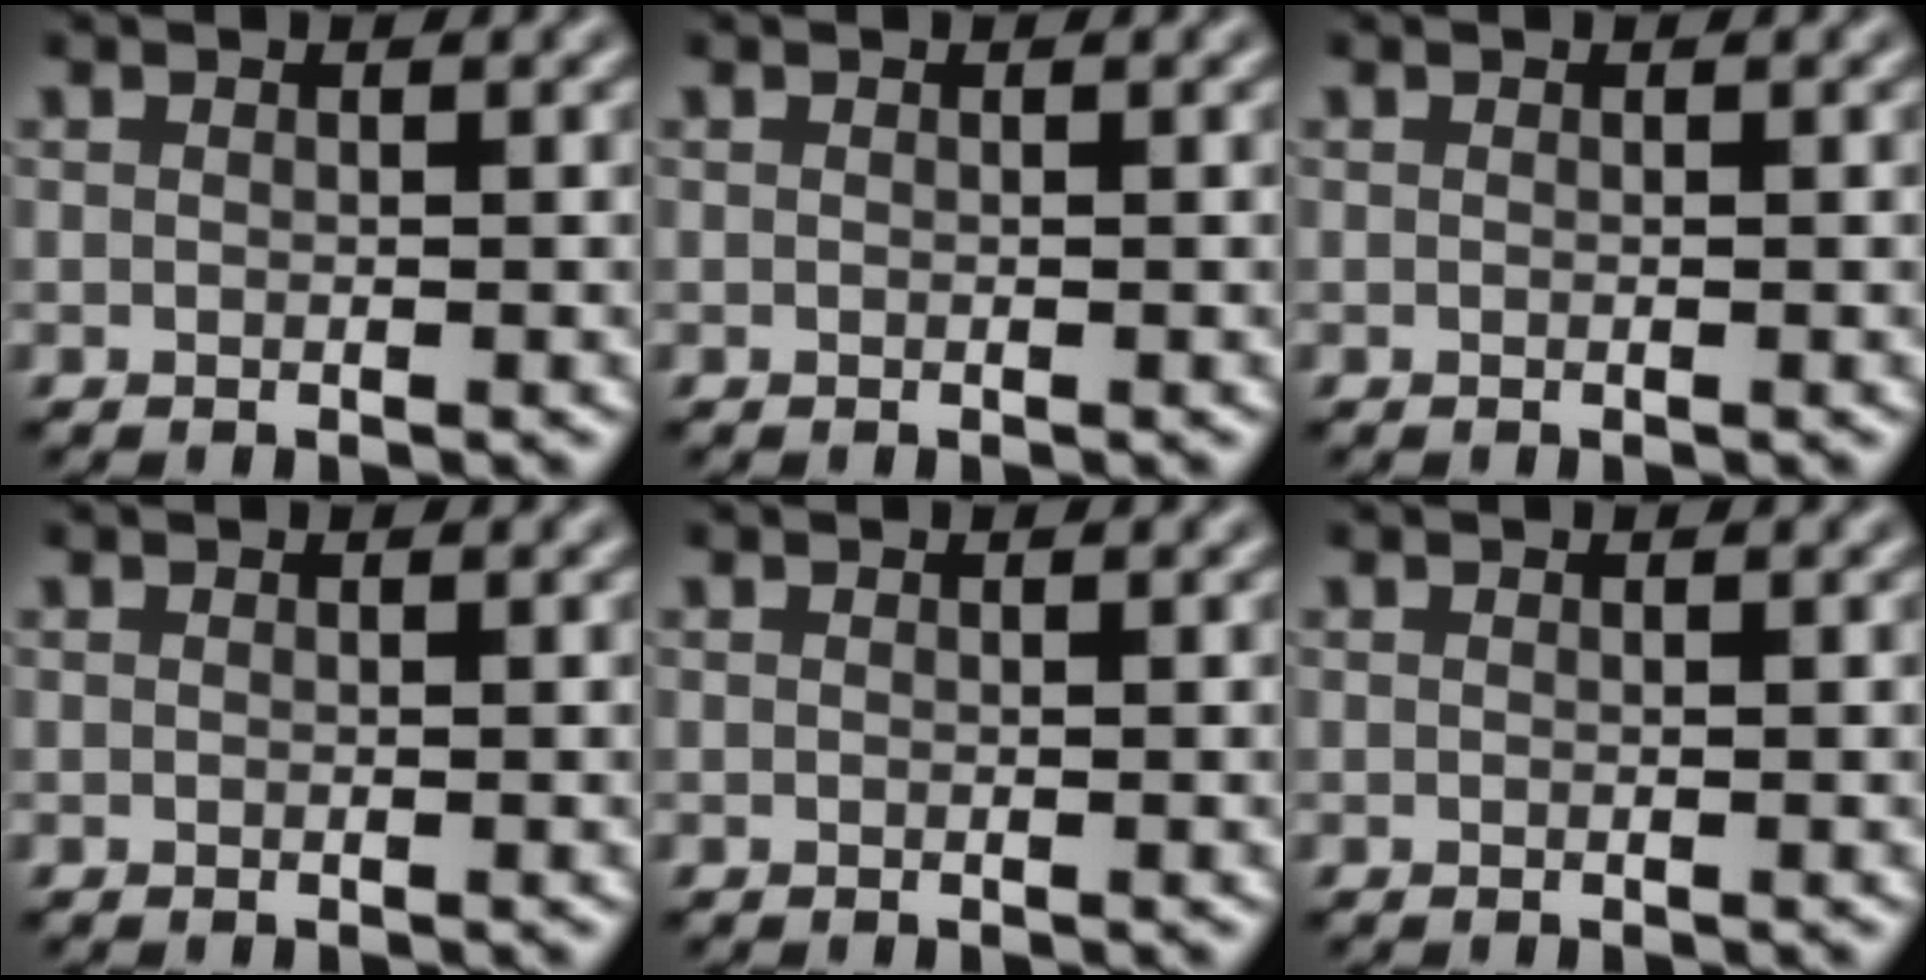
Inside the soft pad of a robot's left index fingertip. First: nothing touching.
{"total": 0.0}
{"total": 0.0}
{"total": 0.0}
{"total": 0.0}
{"total": 0.0}